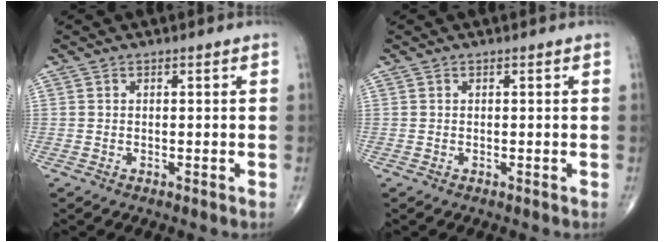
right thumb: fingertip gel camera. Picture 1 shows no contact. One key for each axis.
{"total": 0.0}